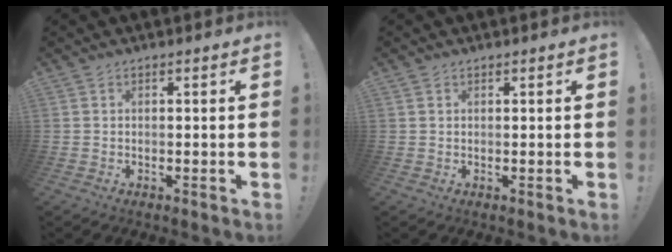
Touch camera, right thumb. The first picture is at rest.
{"total": 0.7, "force": [0.6, 0.5, 0.1], "torque": [0.004, -0.003, 0.010]}